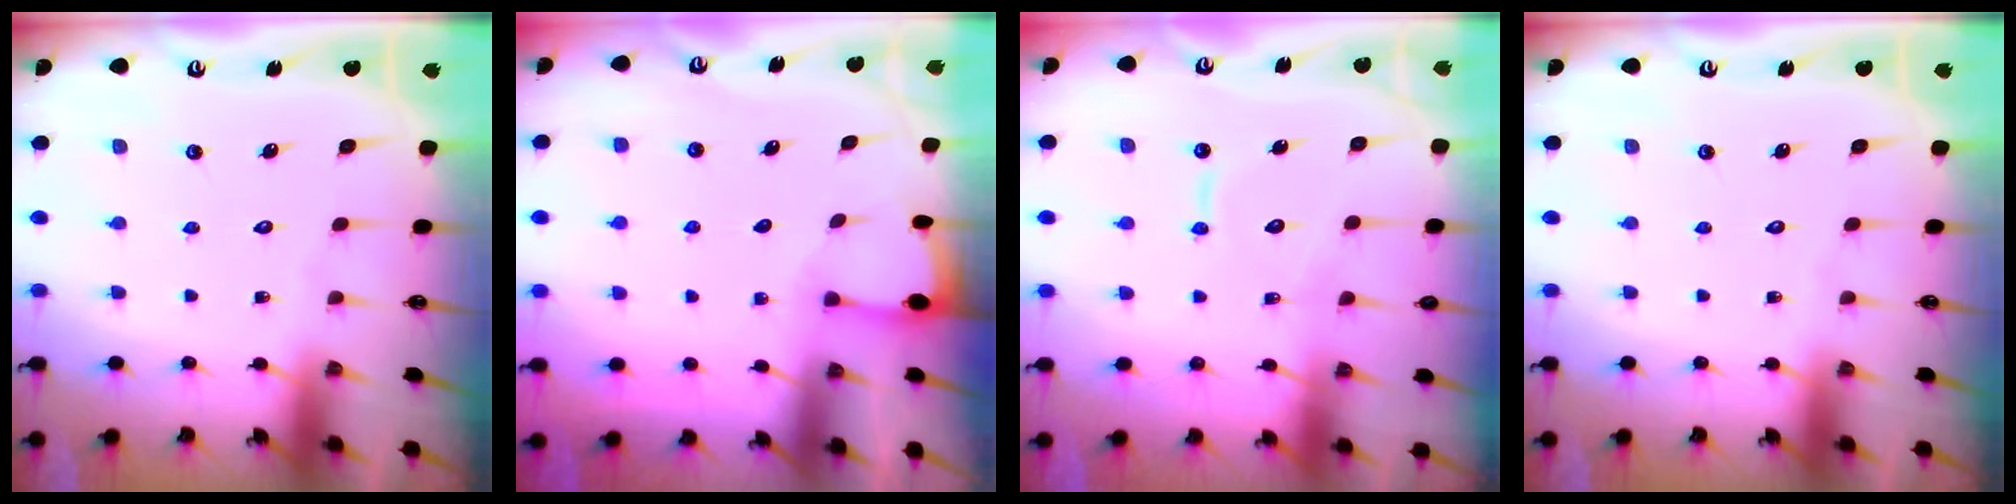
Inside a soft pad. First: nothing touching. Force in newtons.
{"total": 1.3, "press": 1.3, "slide": 0.2}
{"total": 7.6, "press": 7.6, "slide": 0.7}
{"total": 0.0}